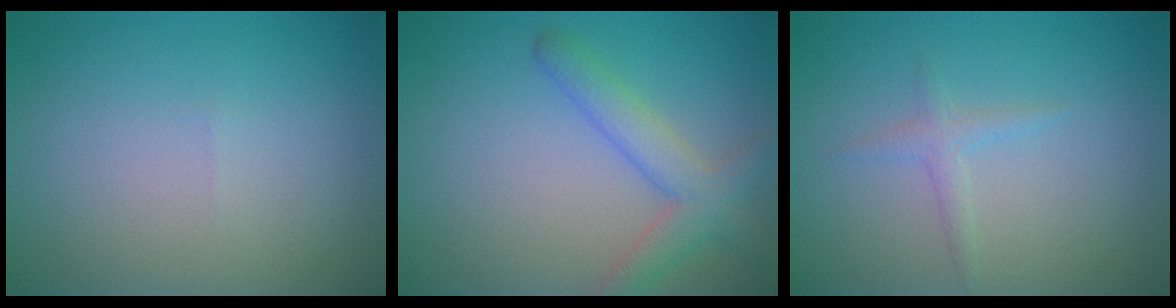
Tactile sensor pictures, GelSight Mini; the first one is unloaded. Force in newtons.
{"total": 3.6, "press": 3.6, "slide": 0.2}
{"total": 1.2, "press": 1.2, "slide": 0.1}